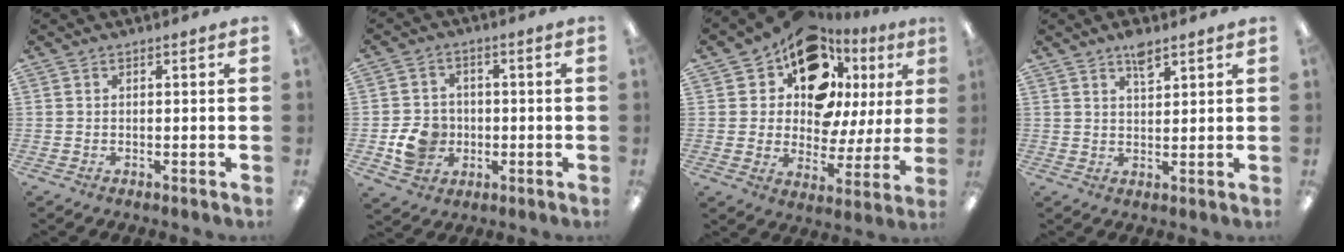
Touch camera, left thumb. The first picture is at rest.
{"total": 8.4, "force": [-2.0, 7.3, 3.6], "torque": [-0.074, 0.013, -0.033]}
{"total": 15.5, "force": [10.1, 9.4, 7.1], "torque": [-0.119, -0.071, 0.182]}
{"total": 4.7, "force": [3.4, 1.7, 2.8], "torque": [-0.038, -0.014, 0.055]}